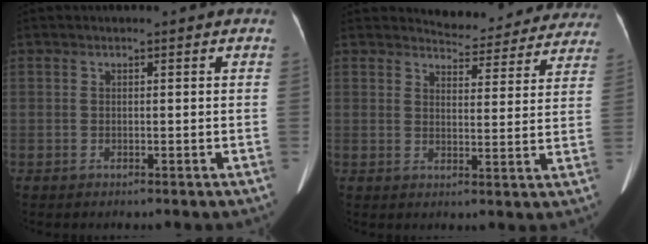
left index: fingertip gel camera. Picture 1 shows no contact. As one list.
[{"total": 13.2, "force": [12.7, 3.3, 1.4], "torque": [0.011, -0.025, 0.130]}]